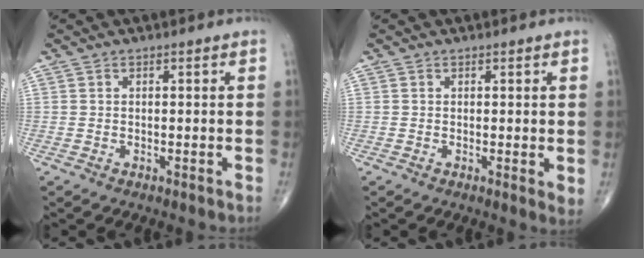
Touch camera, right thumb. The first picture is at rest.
{"total": 2.1, "force": [0.3, 0.6, 1.9], "torque": [-0.027, -0.008, 0.001]}